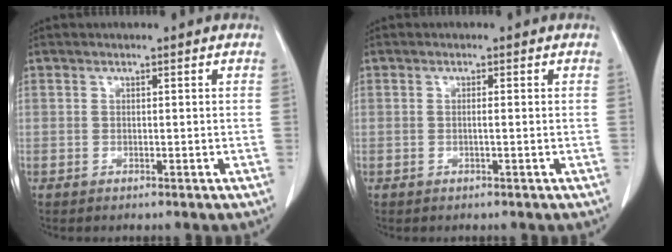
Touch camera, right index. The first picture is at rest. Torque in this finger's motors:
{"motor_torque": [-0.21, 0.15, -0.02, -0.01]}